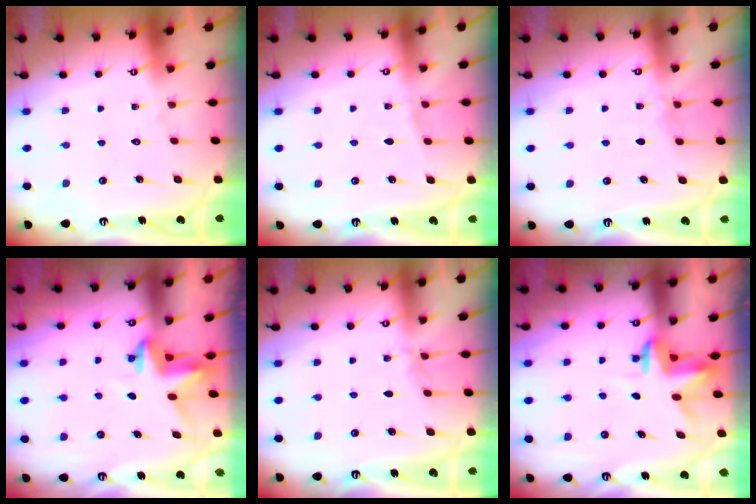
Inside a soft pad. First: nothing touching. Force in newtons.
{"total": 3.0, "press": 2.9, "slide": 0.4}
{"total": 3.2, "press": 3.1, "slide": 0.5}
{"total": 3.8, "press": 3.8, "slide": 0.3}
{"total": 2.5, "press": 2.5, "slide": 0.5}
{"total": 3.6, "press": 3.6, "slide": 0.2}